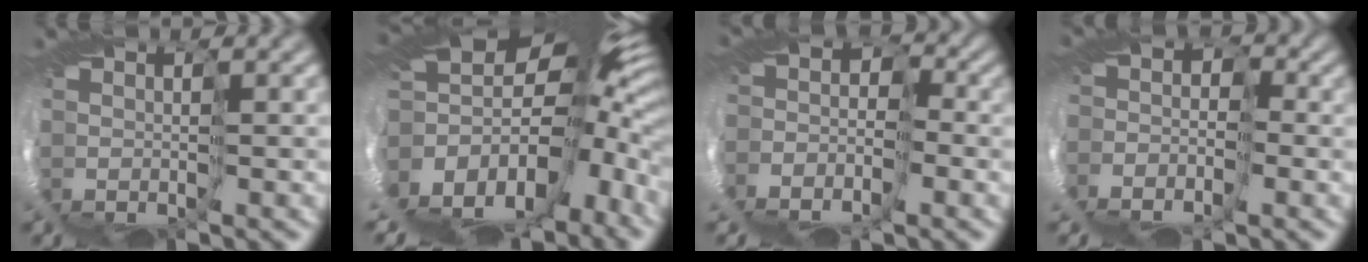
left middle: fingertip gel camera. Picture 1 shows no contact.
{"total": 13.8, "force": [-3.6, 6.9, 11.4], "torque": [-0.166, -0.042, -0.045]}
{"total": 8.4, "force": [-4.6, 6.0, 3.7], "torque": [-0.072, -0.015, -0.093]}
{"total": 7.6, "force": [-4.0, 5.3, 3.5], "torque": [-0.058, -0.010, -0.093]}